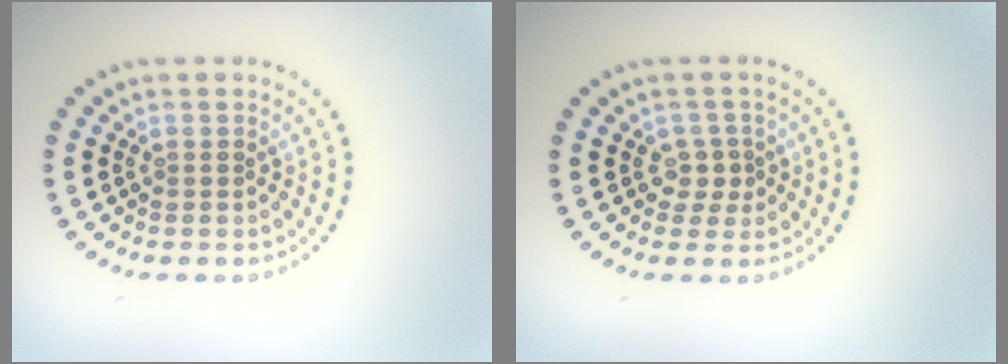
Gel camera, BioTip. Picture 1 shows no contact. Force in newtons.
{"total": 1.6, "press": 1.2, "slide": 1.0}